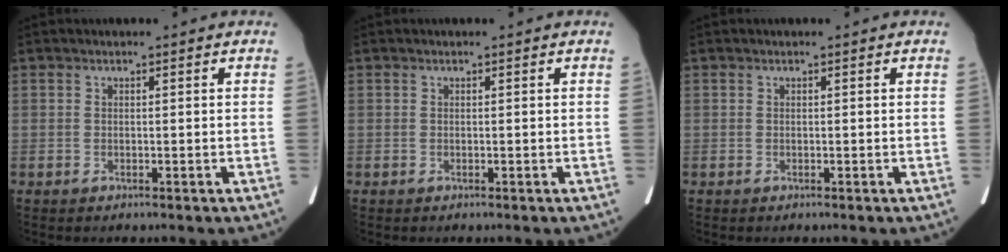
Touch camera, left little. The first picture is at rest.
{"total": 0.0}
{"total": 0.0}